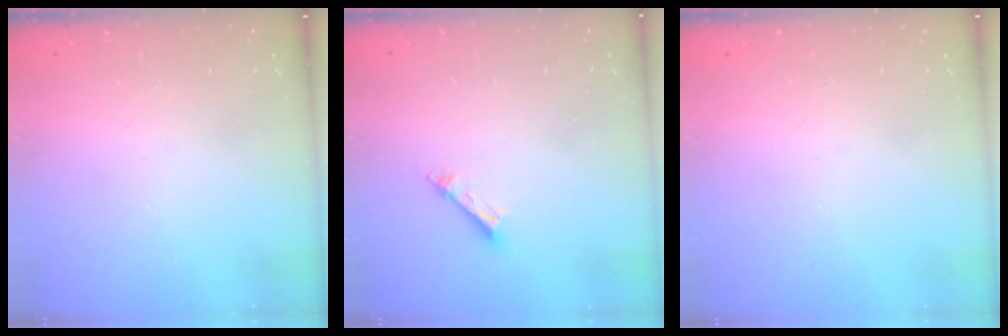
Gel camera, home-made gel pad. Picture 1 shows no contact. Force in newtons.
{"total": 3.6, "press": 3.6, "slide": 0.2}
{"total": 0.0}